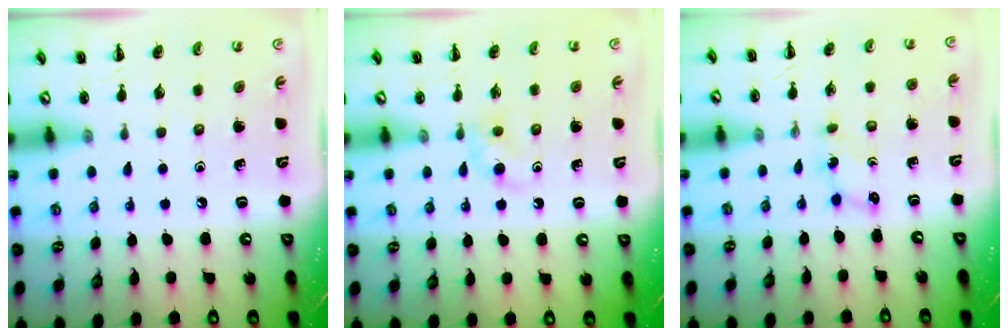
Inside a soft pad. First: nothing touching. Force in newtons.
{"total": 4.9, "press": 4.7, "slide": 1.6}
{"total": 3.6, "press": 3.4, "slide": 1.1}